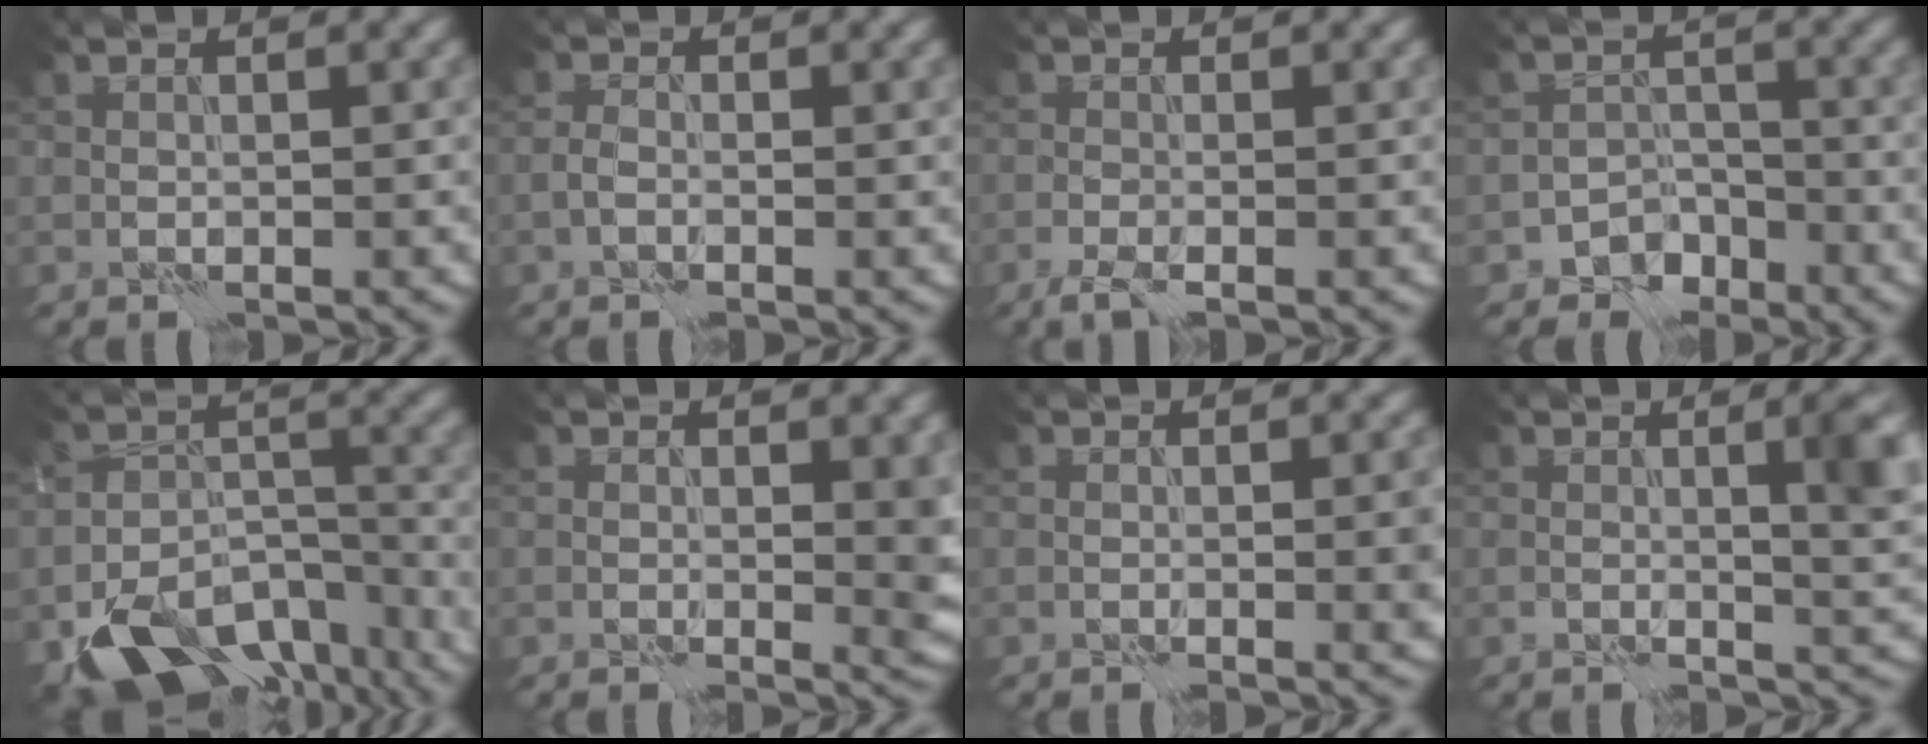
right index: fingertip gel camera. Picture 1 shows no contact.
{"total": 0.9, "force": [-0.5, 0.3, 0.6], "torque": [-0.014, 0.002, -0.013]}
{"total": 1.8, "force": [-1.3, 0.2, 1.3], "torque": [-0.030, -0.005, -0.029]}
{"total": 3.2, "force": [-2.5, 2.0, 0.5], "torque": [0.006, 0.005, -0.042]}
{"total": 14.0, "force": [-9.9, 7.8, 6.0], "torque": [-0.122, -0.033, -0.125]}
{"total": 3.0, "force": [0.0, 1.3, 2.7], "torque": [-0.030, -0.004, 0.001]}
{"total": 1.8, "force": [-0.4, 0.3, 1.7], "torque": [-0.022, -0.002, -0.006]}
{"total": 4.0, "force": [0.3, 0.5, 4.0], "torque": [-0.053, 0.002, 0.004]}